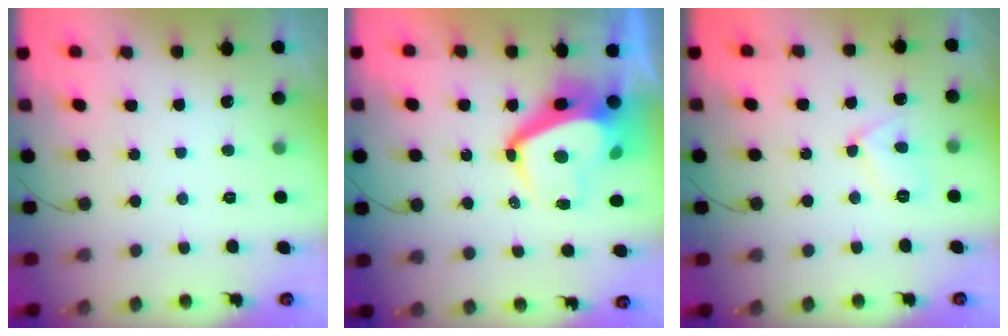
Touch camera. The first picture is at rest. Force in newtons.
{"total": 8.4, "press": 8.4, "slide": 1.1}
{"total": 7.1, "press": 7.0, "slide": 1.5}